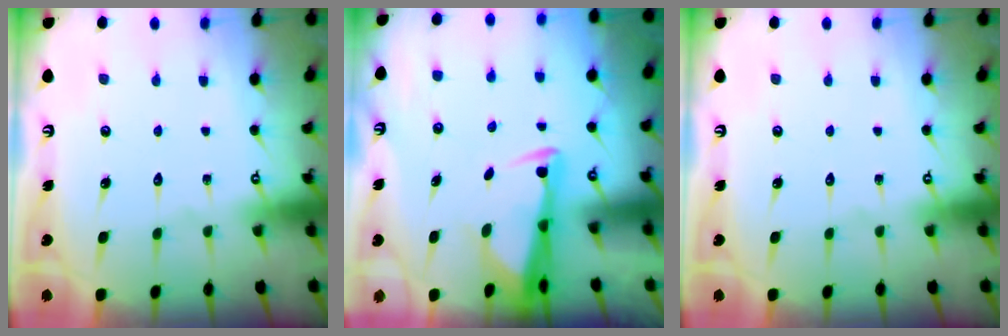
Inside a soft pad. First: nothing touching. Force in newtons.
{"total": 2.9, "press": 2.7, "slide": 0.9}
{"total": 0.0}